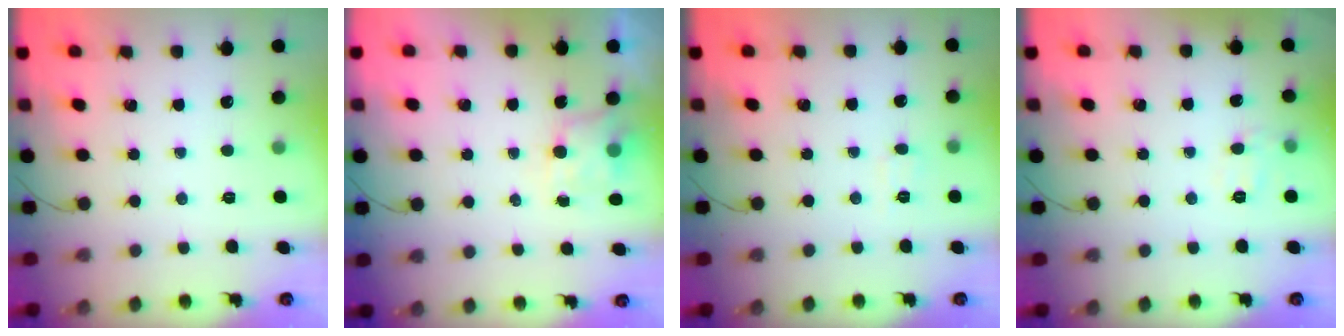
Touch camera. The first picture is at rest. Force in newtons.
{"total": 4.9, "press": 4.9, "slide": 0.6}
{"total": 4.2, "press": 4.0, "slide": 1.3}
{"total": 6.8, "press": 6.7, "slide": 0.9}